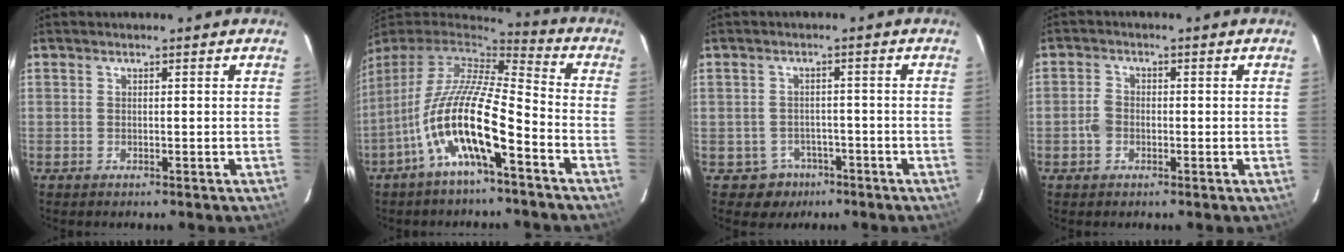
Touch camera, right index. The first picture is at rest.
{"total": 16.6, "force": [-7.0, 3.7, 14.6], "torque": [-0.269, -0.019, -0.138]}
{"total": 4.6, "force": [-2.6, 3.8, 0.0], "torque": [-0.013, 0.020, -0.030]}
{"total": 3.1, "force": [-0.9, 2.5, 1.6], "torque": [-0.034, 0.007, -0.017]}